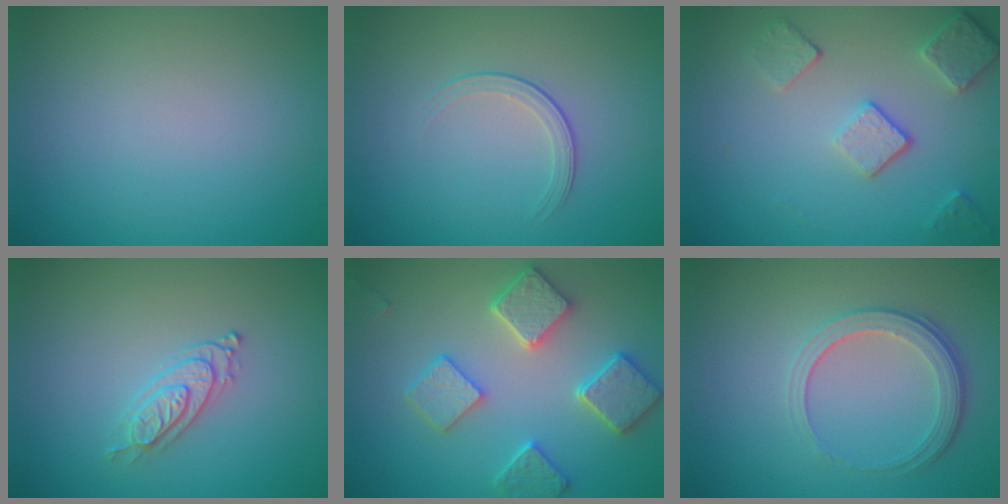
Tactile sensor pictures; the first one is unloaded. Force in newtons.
{"total": 1.7, "press": 0.9, "slide": 1.4}
{"total": 3.5, "press": 2.7, "slide": 2.1}
{"total": 2.3, "press": 2.1, "slide": 0.9}
{"total": 5.1, "press": 4.6, "slide": 2.0}
{"total": 3.7, "press": 2.7, "slide": 2.5}